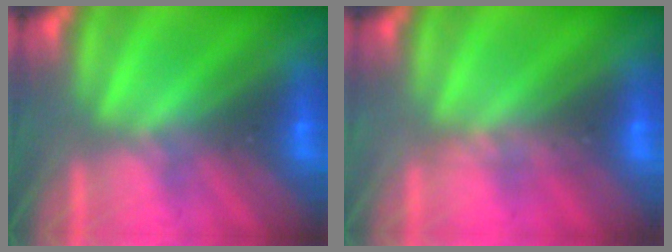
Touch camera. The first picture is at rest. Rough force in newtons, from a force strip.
{"total": 3.6}